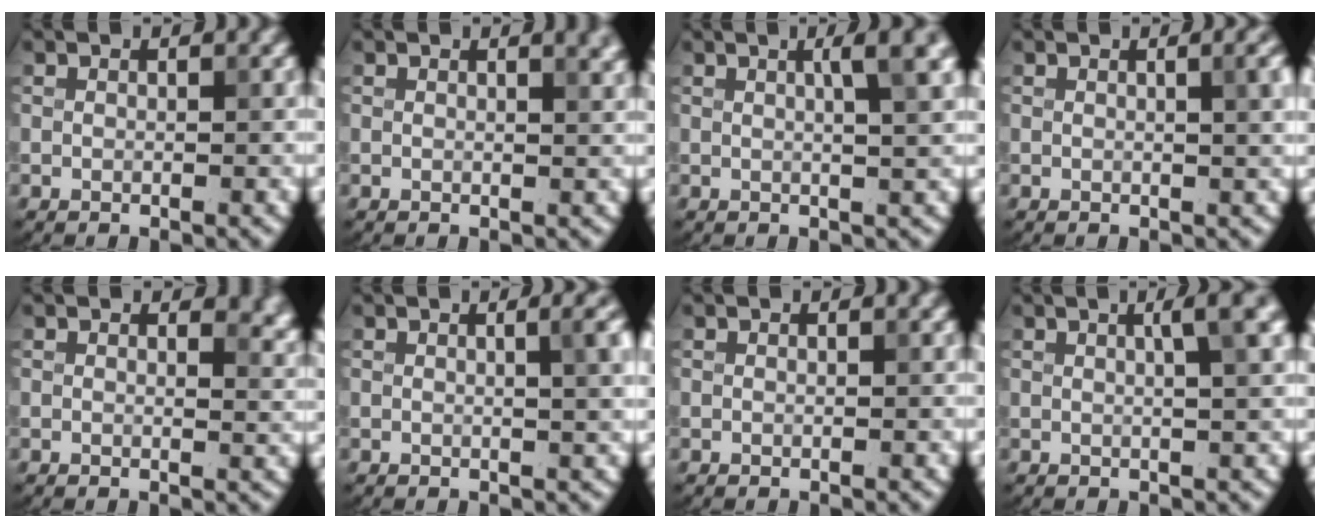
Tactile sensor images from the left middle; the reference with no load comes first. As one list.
[{"total": 2.1, "force": [1.4, 0.8, 1.4], "torque": [-0.003, 0.005, 0.012]}, {"total": 4.2, "force": [1.4, 1.0, 3.8], "torque": [-0.039, 0.012, 0.015]}, {"total": 3.0, "force": [0.7, 1.0, 2.8], "torque": [-0.023, 0.010, 0.005]}, {"total": 2.1, "force": [1.4, 0.9, 1.3], "torque": [-0.014, -0.008, 0.020]}, {"total": 3.6, "force": [0.8, 1.1, 3.3], "torque": [-0.029, 0.010, 0.006]}, {"total": 0.0}, {"total": 3.8, "force": [1.3, 0.9, 3.4], "torque": [-0.035, 0.011, 0.015]}]